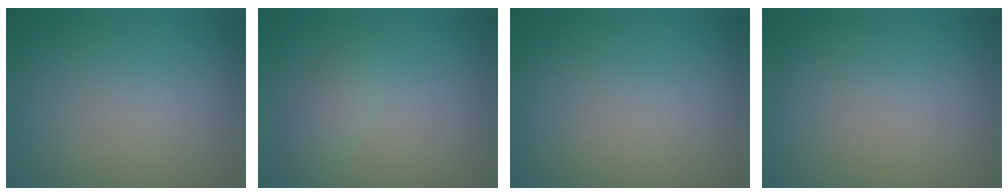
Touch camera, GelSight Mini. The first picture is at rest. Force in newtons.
{"total": 1.6, "press": 1.6, "slide": 0.1}
{"total": 0.0}
{"total": 0.0}